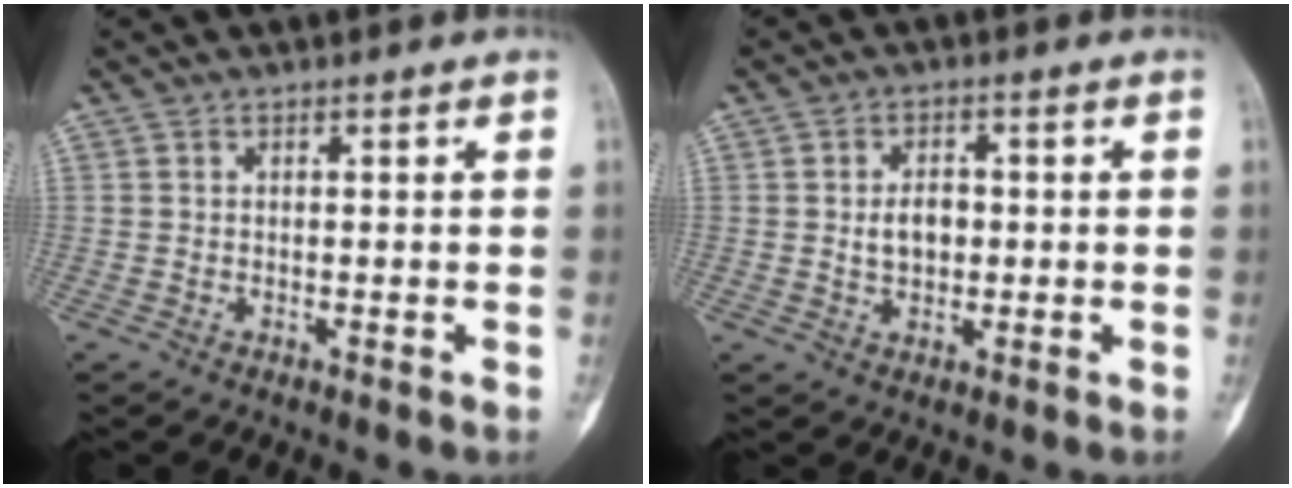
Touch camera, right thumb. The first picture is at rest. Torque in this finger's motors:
{"motor_torque": [0.99, 0.64, 0.66, 0.13, -0.03]}